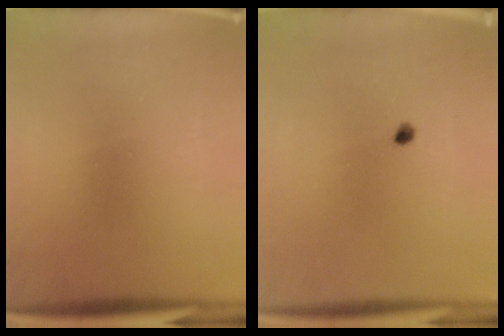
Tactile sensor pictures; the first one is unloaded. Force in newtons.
{"total": 0.9}